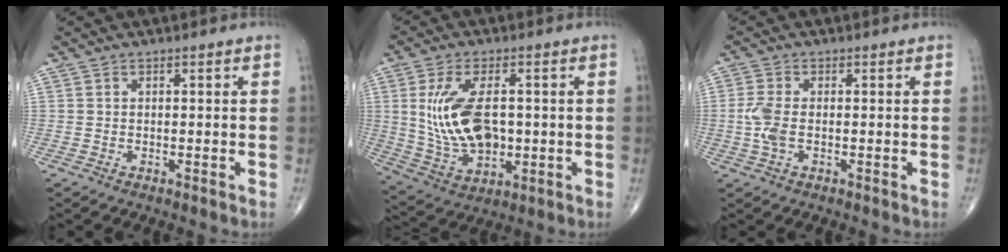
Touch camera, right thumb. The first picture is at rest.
{"total": 13.9, "force": [1.0, 7.7, 11.5], "torque": [-0.211, -0.006, 0.031]}
{"total": 4.2, "force": [-0.5, 2.1, 3.6], "torque": [-0.094, 0.002, -0.015]}